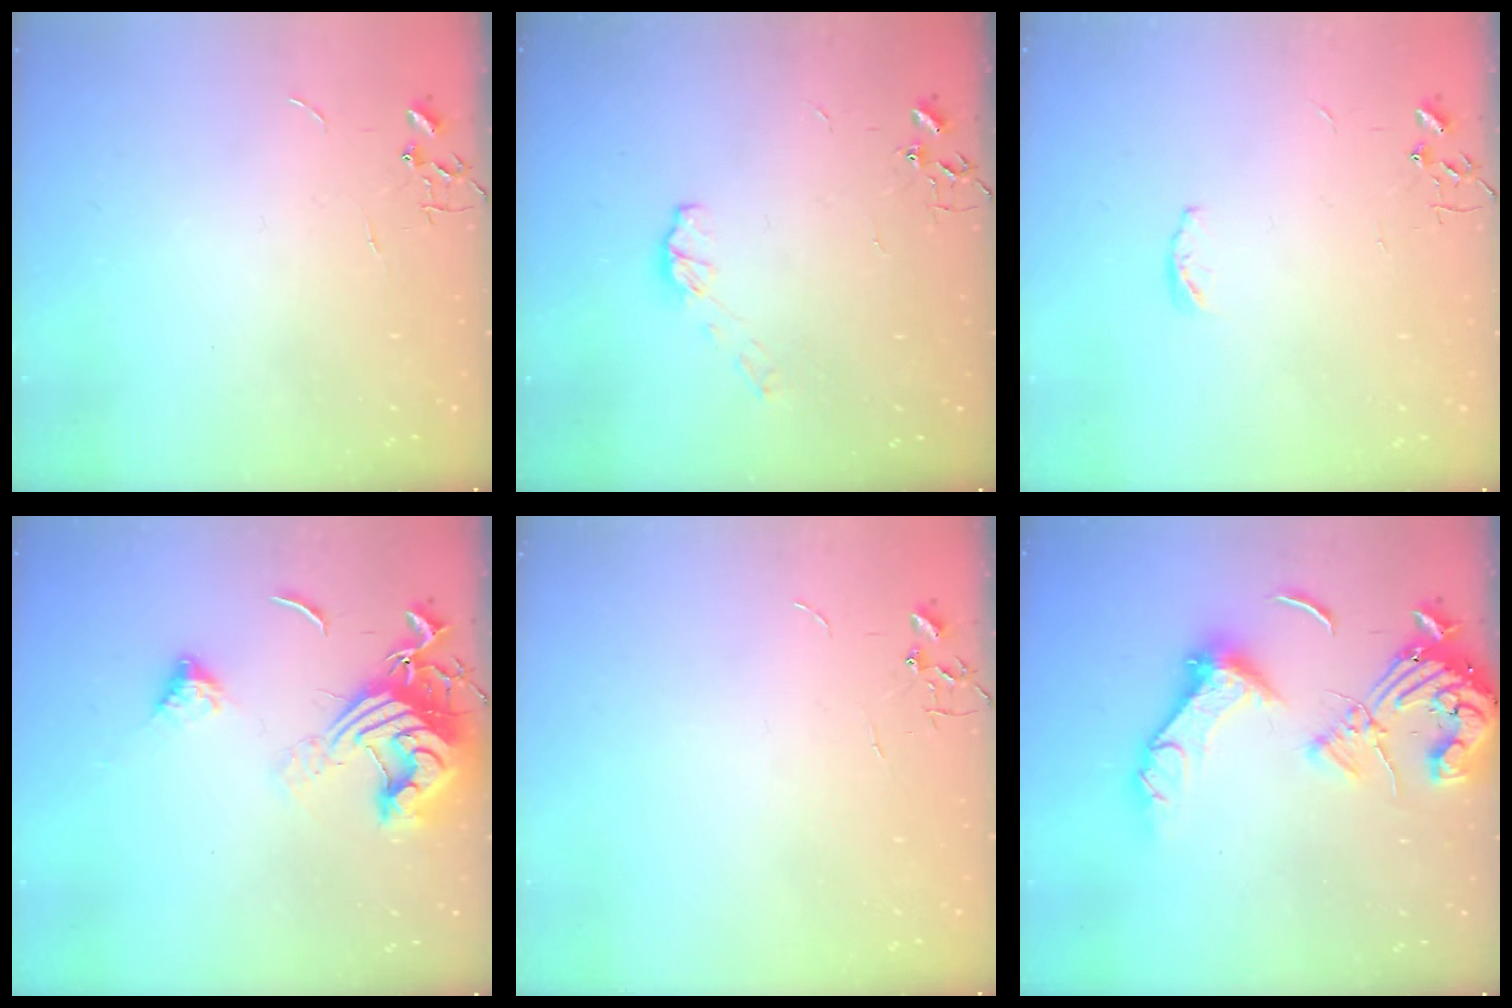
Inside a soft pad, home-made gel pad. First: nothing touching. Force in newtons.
{"total": 5.8, "press": 5.7, "slide": 0.4}
{"total": 3.8, "press": 3.8, "slide": 0.5}
{"total": 15.1, "press": 15.0, "slide": 1.7}
{"total": 0.0}
{"total": 17.0, "press": 16.9, "slide": 2.3}